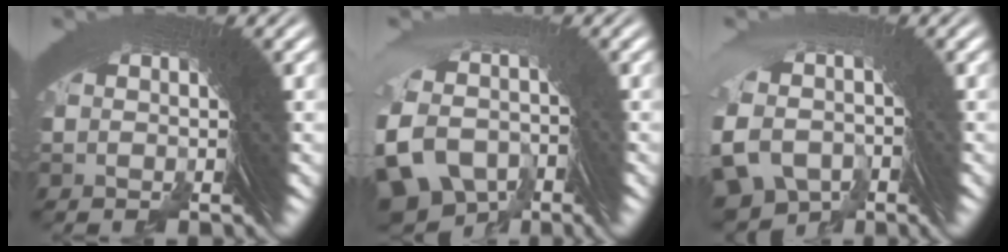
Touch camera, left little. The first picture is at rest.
{"total": 8.7, "force": [-3.8, 6.9, 3.7], "torque": [-0.099, -0.048, -0.048]}
{"total": 6.5, "force": [-3.3, 5.2, 2.0], "torque": [-0.054, -0.027, -0.046]}